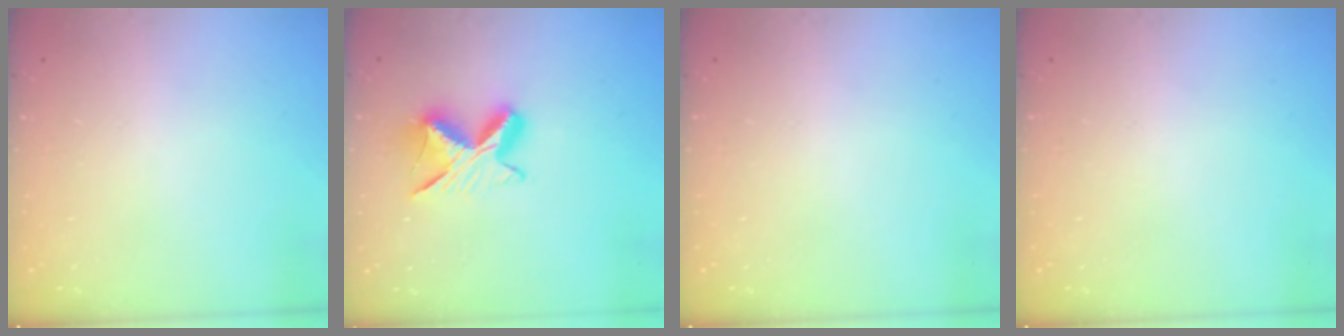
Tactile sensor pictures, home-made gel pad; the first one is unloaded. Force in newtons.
{"total": 9.2, "press": 9.1, "slide": 1.0}
{"total": 0.0}
{"total": 0.0}